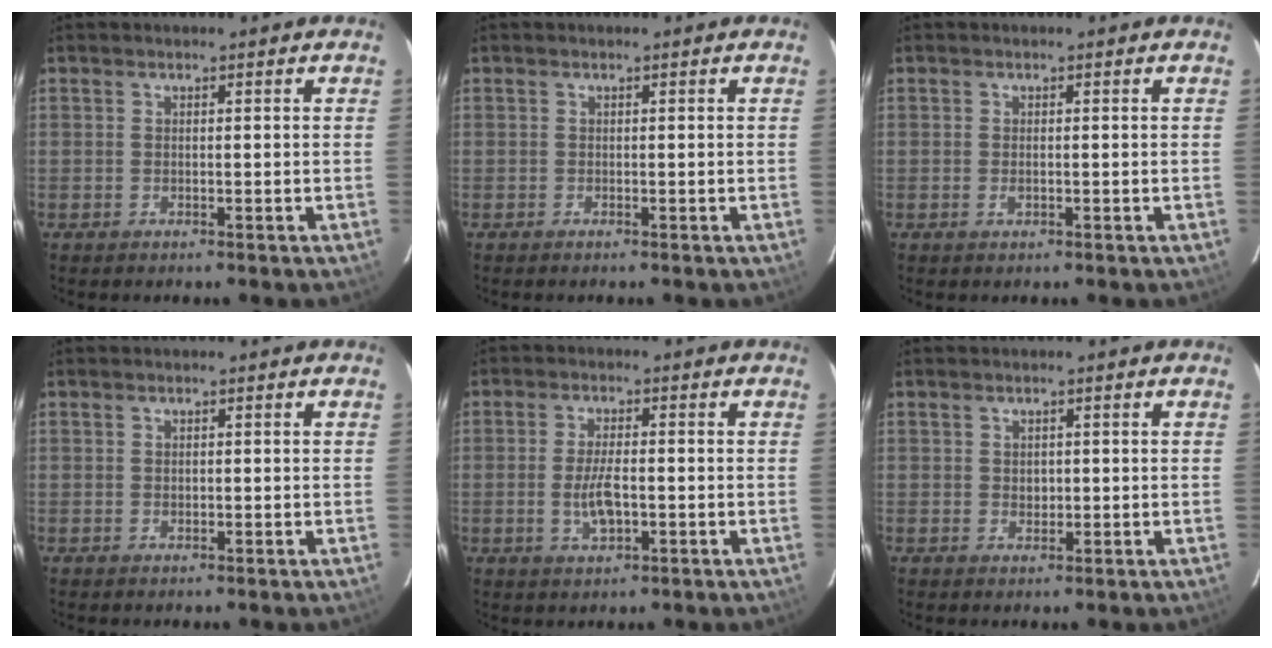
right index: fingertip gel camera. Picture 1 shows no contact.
{"total": 0.0}
{"total": 1.0, "force": [-0.2, 0.4, 0.9], "torque": [-0.018, 0.000, -0.002]}
{"total": 0.6, "force": [0.1, 0.4, 0.4], "torque": [-0.007, 0.002, 0.002]}
{"total": 5.5, "force": [-1.2, 2.0, 5.0], "torque": [-0.100, -0.003, -0.020]}
{"total": 1.5, "force": [0.2, 1.3, 0.7], "torque": [-0.009, 0.003, 0.004]}